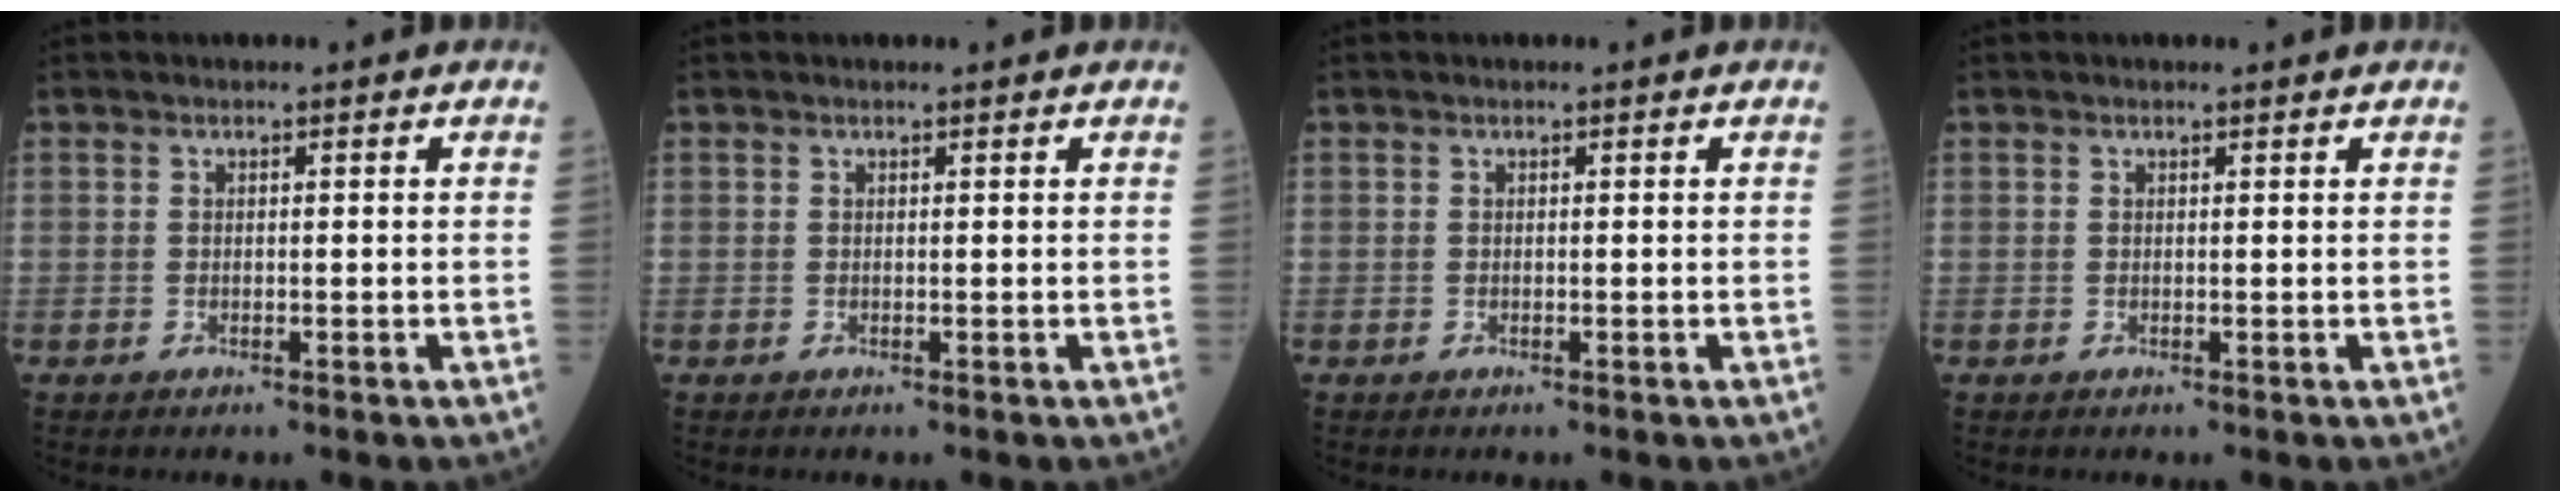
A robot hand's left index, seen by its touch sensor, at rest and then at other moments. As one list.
[{"total": 1.4, "force": [1.4, 0.1, 0.3], "torque": [-0.007, 0.009, 0.016]}, {"total": 0.0}, {"total": 1.6, "force": [1.5, 0.0, 0.5], "torque": [-0.008, 0.005, 0.018]}]